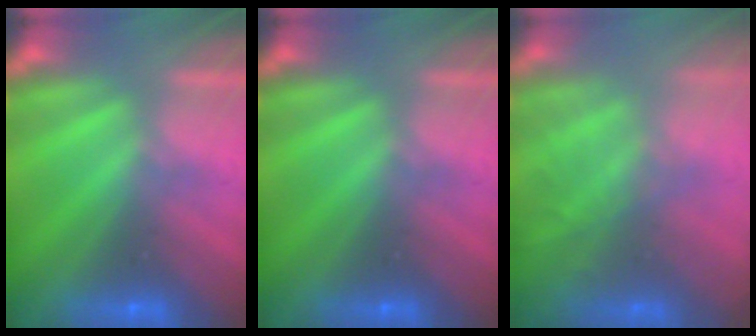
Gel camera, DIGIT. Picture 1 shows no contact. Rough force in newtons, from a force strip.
{"total": 0.0}
{"total": 7.6}